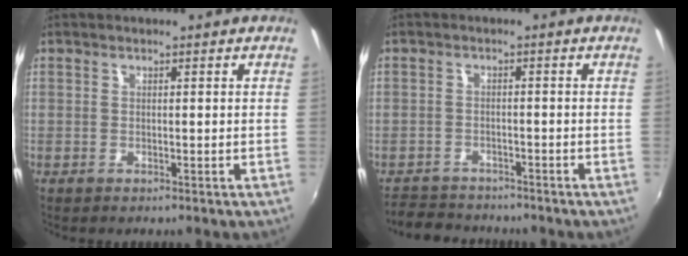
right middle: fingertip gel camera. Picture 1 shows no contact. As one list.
[{"total": 5.2, "force": [-4.5, 2.6, 0.3], "torque": [-0.023, 0.017, -0.079]}]